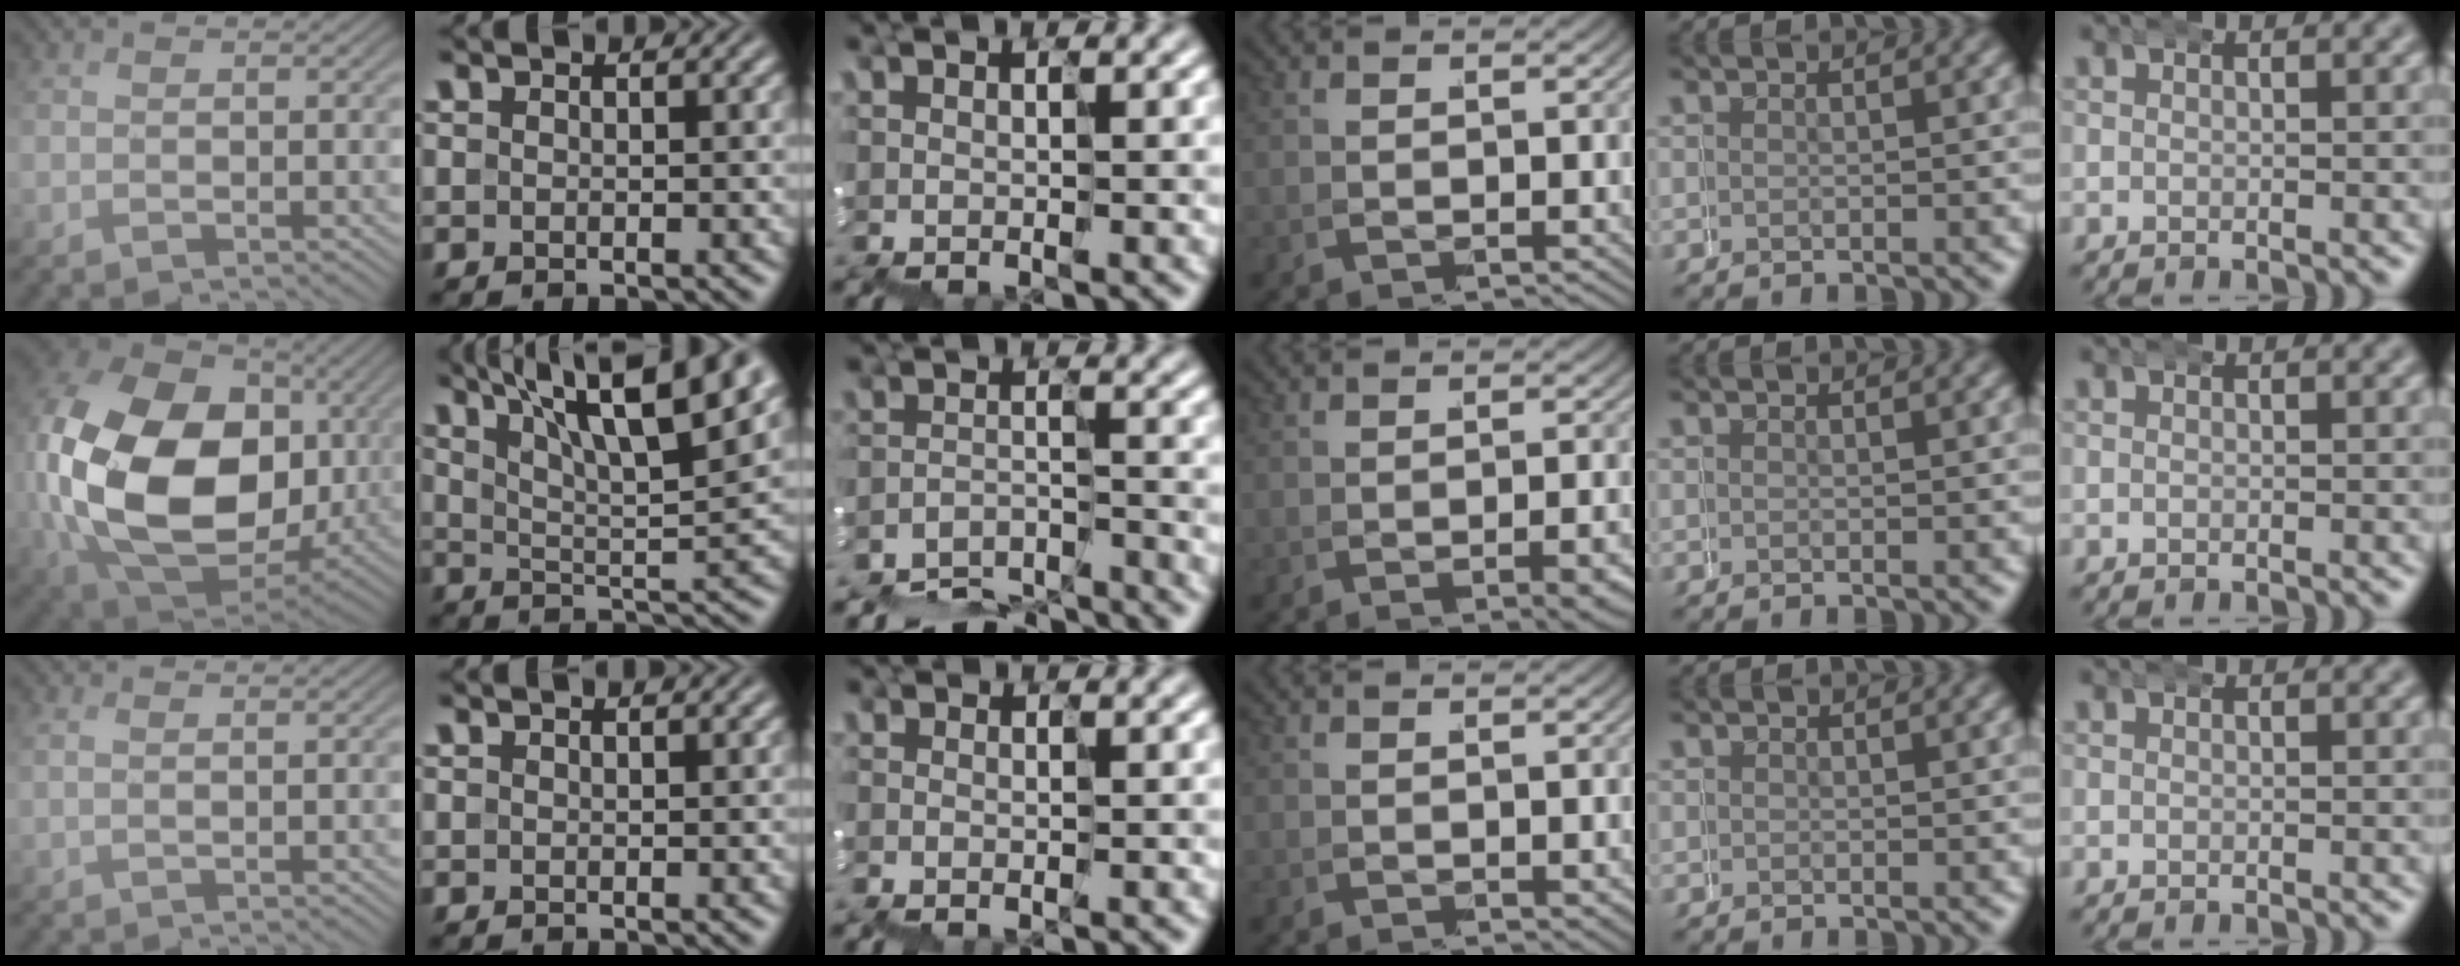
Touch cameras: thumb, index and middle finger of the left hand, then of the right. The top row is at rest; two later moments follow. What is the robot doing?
{"motion": "wrap", "object": "belt"}